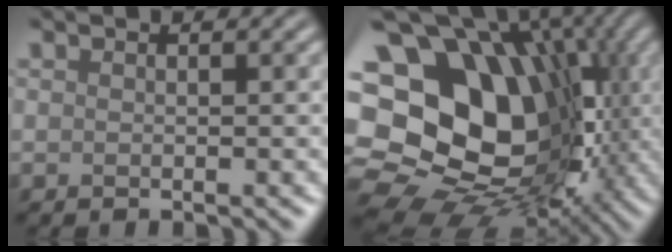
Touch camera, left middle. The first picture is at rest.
{"total": 21.3, "force": [1.7, 16.2, 13.8], "torque": [-0.244, -0.001, 0.044]}